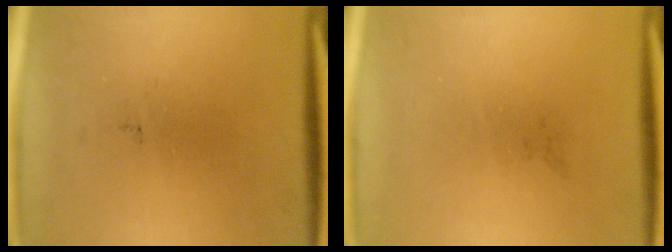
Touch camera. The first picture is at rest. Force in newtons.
{"total": 0.0}